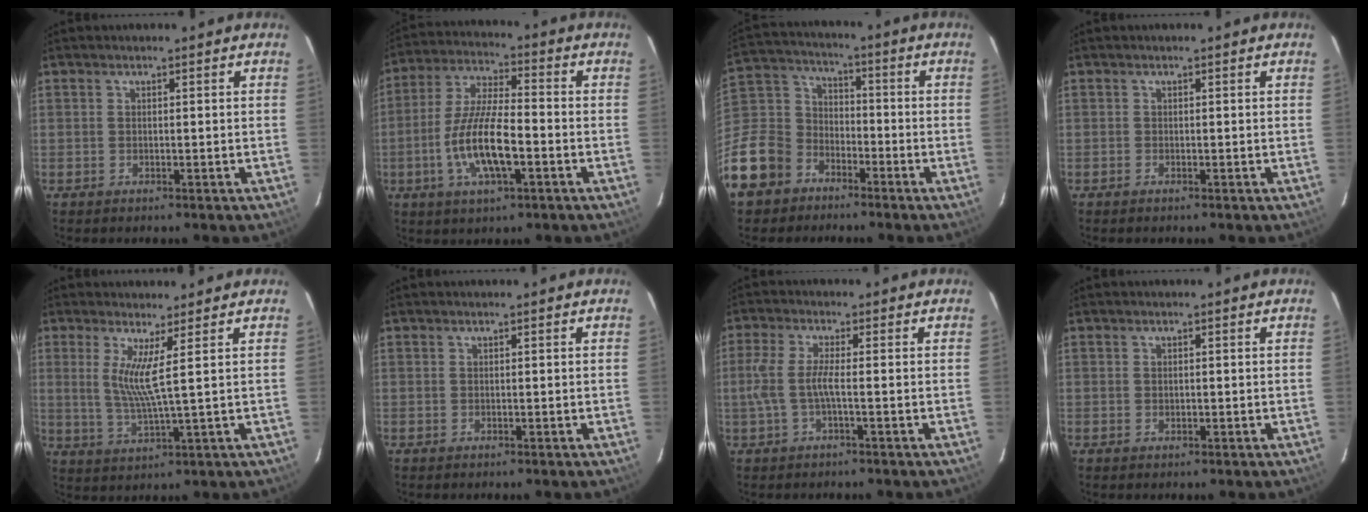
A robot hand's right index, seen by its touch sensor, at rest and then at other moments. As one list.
[{"total": 12.8, "force": [-4.1, 3.7, 11.6], "torque": [-0.239, -0.006, -0.075]}, {"total": 15.7, "force": [-9.2, 11.8, 4.8], "torque": [-0.150, 0.039, -0.165]}, {"total": 0.0}, {"total": 5.6, "force": [1.9, -0.7, 5.2], "torque": [-0.102, -0.019, 0.036]}, {"total": 0.0}, {"total": 6.6, "force": [-1.5, 0.7, 6.4], "torque": [-0.142, 0.000, -0.024]}, {"total": 0.6, "force": [0.0, 0.5, 0.3], "torque": [-0.004, 0.000, 0.000]}]